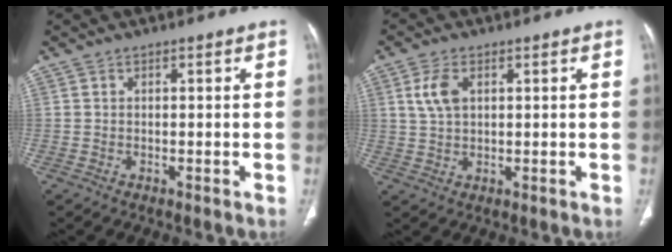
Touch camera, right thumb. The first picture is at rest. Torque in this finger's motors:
{"motor_torque": [-0.56, 0.64, -0.19, 0.05, 0.17]}